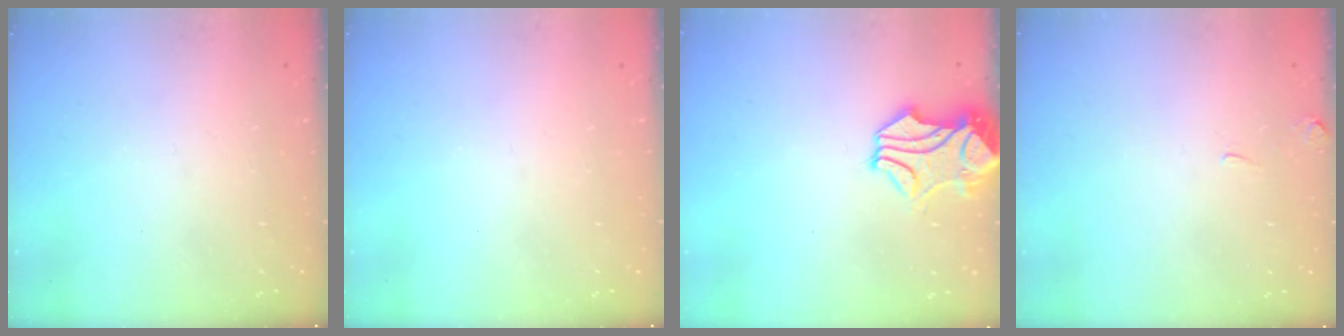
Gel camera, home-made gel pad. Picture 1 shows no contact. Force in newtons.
{"total": 0.0}
{"total": 2.0, "press": 1.6, "slide": 1.2}
{"total": 1.1, "press": 1.0, "slide": 0.5}